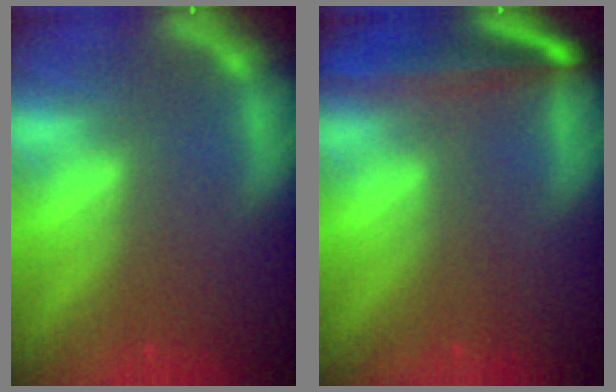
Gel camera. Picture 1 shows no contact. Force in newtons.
{"total": 7.1}